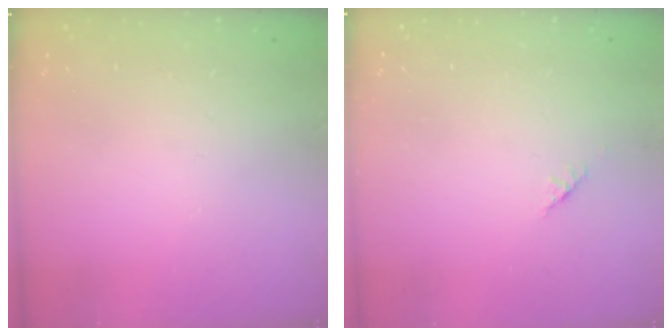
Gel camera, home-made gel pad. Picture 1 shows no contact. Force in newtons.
{"total": 1.4, "press": 1.3, "slide": 0.5}